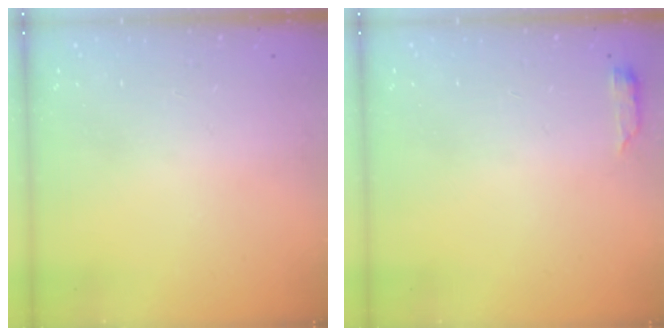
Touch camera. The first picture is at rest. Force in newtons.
{"total": 2.9, "press": 2.9, "slide": 0.5}